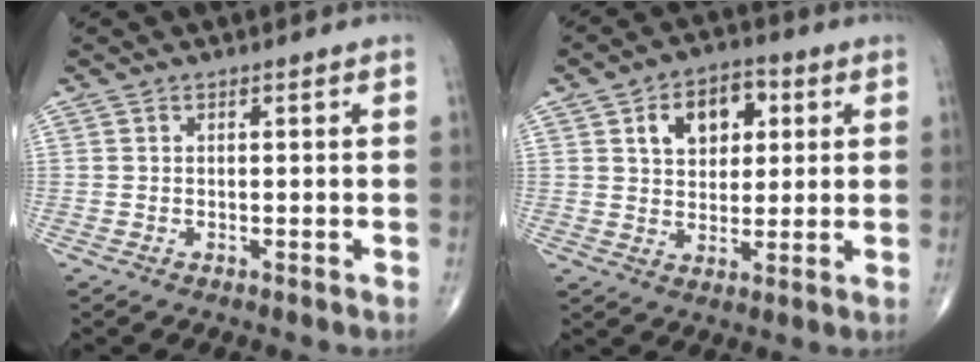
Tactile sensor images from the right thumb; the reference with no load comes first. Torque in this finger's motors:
{"motor_torque": [0.00, 0.03, 0.11, 0.03, 0.13]}